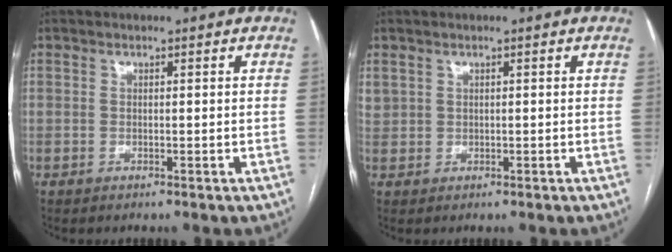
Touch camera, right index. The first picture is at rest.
{"total": 1.6, "force": [0.9, 1.3, 0.4], "torque": [-0.005, 0.014, 0.019]}